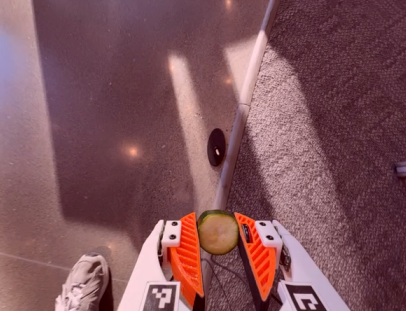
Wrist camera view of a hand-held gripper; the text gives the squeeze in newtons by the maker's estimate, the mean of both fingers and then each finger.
{"total": 6.8, "left": 6.5, "right": 7.1}